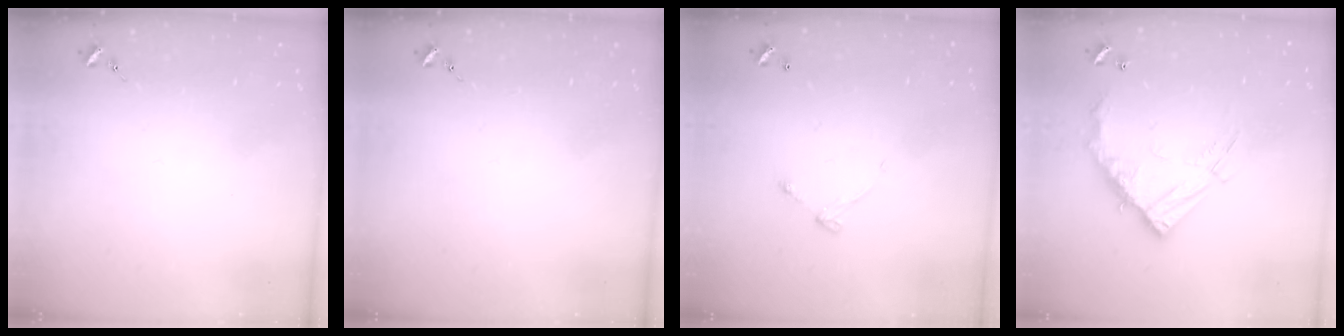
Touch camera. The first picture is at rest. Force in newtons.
{"total": 0.0}
{"total": 5.7, "press": 5.7, "slide": 0.5}
{"total": 17.2, "press": 17.1, "slide": 1.7}